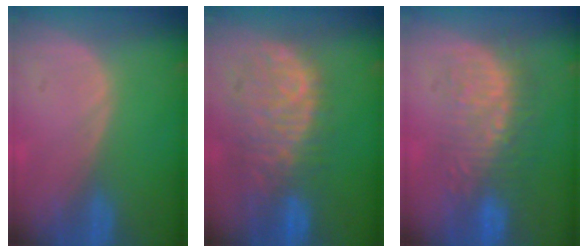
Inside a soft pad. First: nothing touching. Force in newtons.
{"total": 11.5, "press": 9.7, "slide": 6.1}
{"total": 8.8, "press": 8.5, "slide": 2.5}